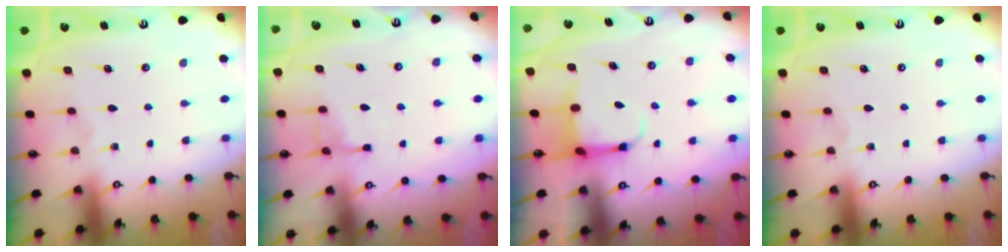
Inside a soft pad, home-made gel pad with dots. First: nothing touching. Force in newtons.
{"total": 6.2, "press": 6.2, "slide": 0.5}
{"total": 3.9, "press": 3.8, "slide": 1.1}
{"total": 0.0}